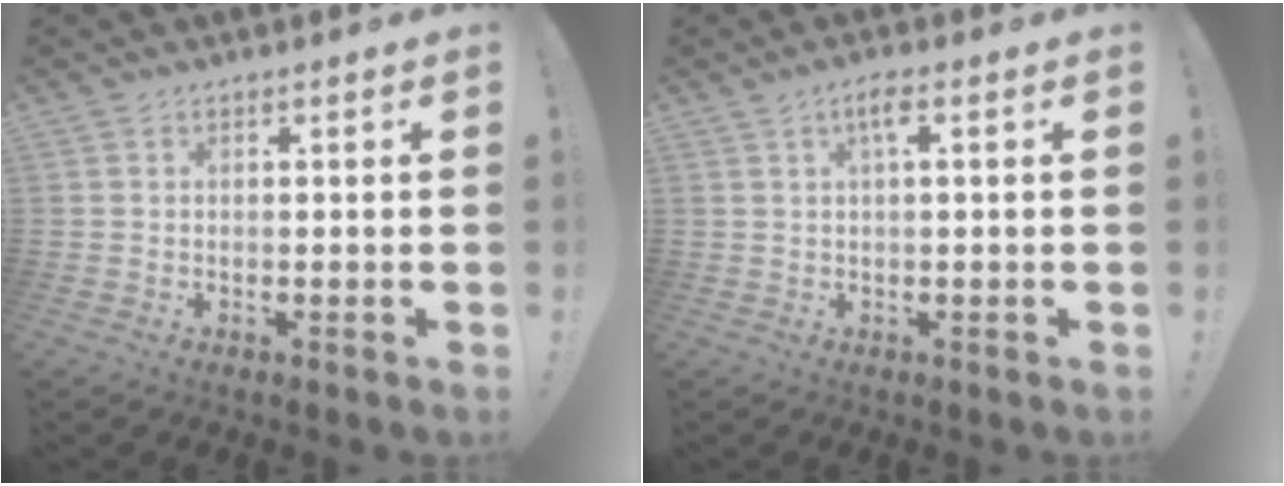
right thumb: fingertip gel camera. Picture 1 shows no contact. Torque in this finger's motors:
{"motor_torque": [-0.09, 0.09, -0.02, 0.03, 0.00]}